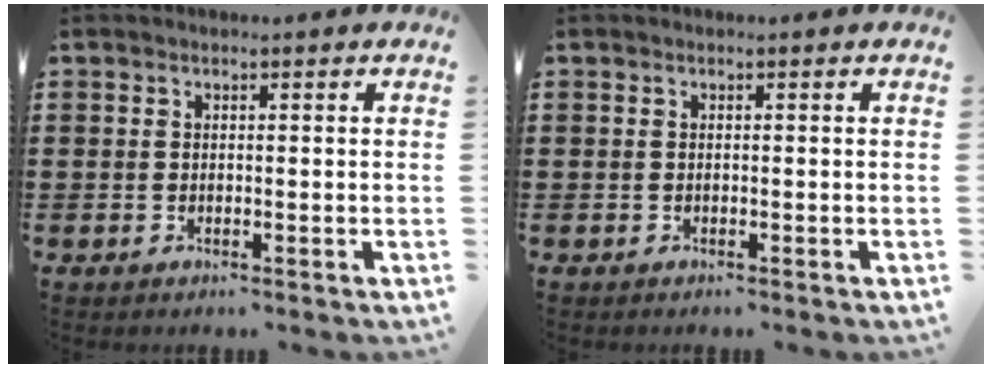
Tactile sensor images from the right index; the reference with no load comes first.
{"total": 0.0}